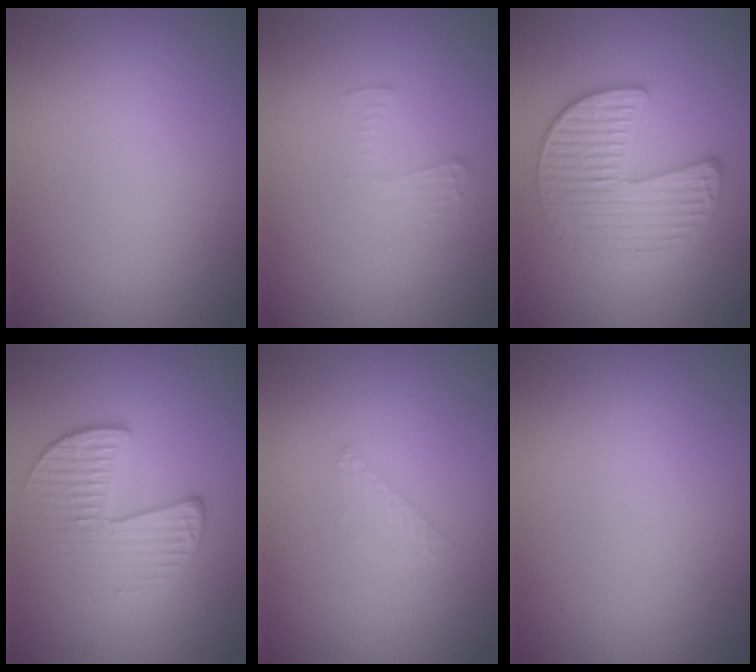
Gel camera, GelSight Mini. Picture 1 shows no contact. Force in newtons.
{"total": 1.0, "press": 1.0, "slide": 0.0}
{"total": 4.3, "press": 4.3, "slide": 0.6}
{"total": 3.5, "press": 2.9, "slide": 2.0}
{"total": 0.8, "press": 0.8, "slide": 0.0}
{"total": 0.0}